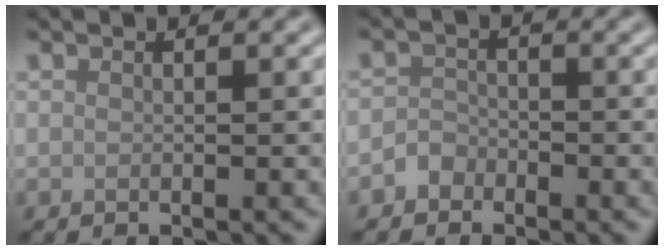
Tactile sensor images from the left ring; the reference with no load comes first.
{"total": 1.5, "force": [-1.1, 1.0, 0.1], "torque": [0.004, 0.008, -0.022]}